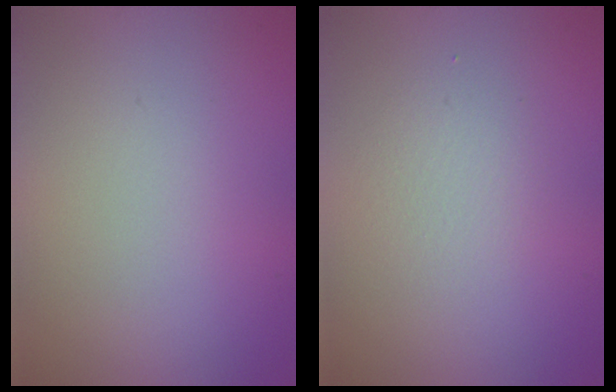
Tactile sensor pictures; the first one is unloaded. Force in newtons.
{"total": 1.5, "press": 1.5, "slide": 0.1}